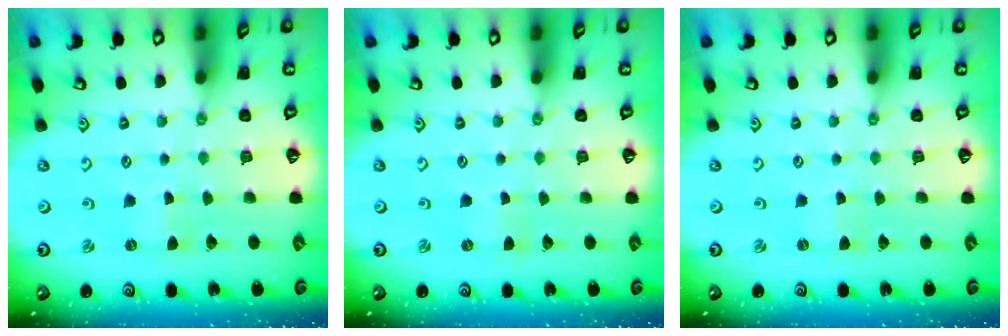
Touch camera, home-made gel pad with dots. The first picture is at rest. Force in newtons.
{"total": 0.0}
{"total": 0.0}